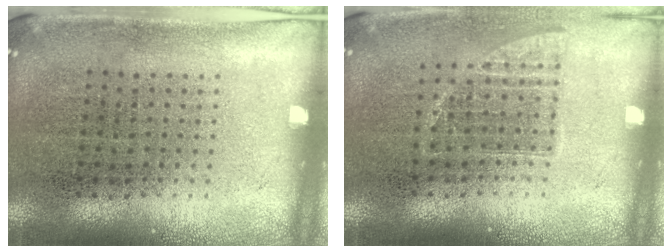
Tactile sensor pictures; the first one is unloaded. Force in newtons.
{"total": 1.0, "press": 0.8, "slide": 0.6}